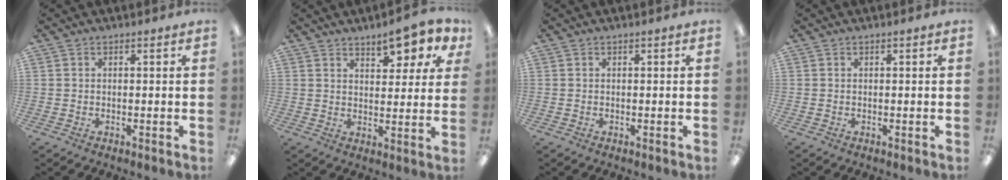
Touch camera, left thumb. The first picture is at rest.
{"total": 7.6, "force": [5.9, 2.8, 3.9], "torque": [-0.037, -0.036, 0.098]}
{"total": 0.0}
{"total": 0.0}